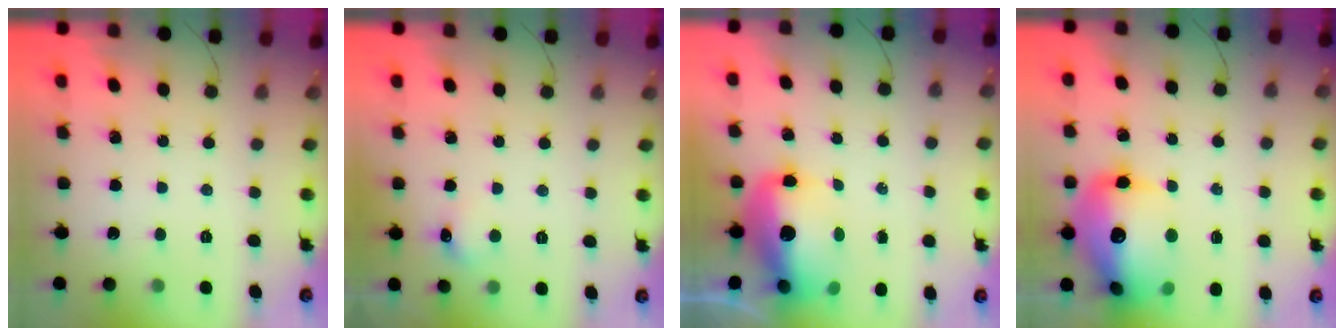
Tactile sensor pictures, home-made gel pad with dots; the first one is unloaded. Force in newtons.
{"total": 6.2, "press": 6.1, "slide": 1.2}
{"total": 14.9, "press": 14.5, "slide": 3.4}
{"total": 22.4, "press": 22.0, "slide": 4.2}